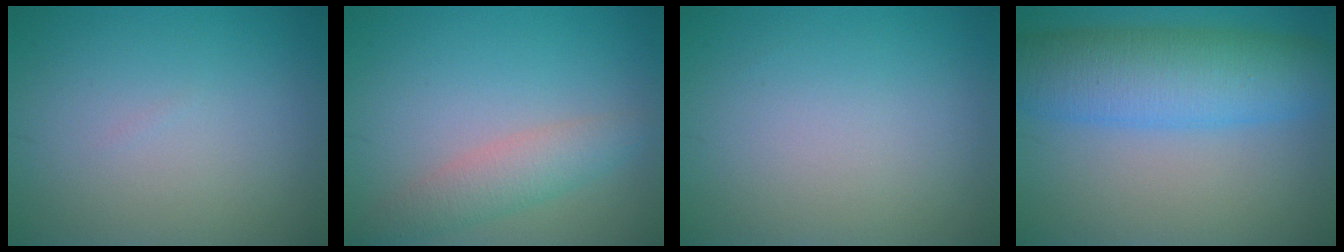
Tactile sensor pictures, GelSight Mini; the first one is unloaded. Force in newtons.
{"total": 3.1, "press": 3.1, "slide": 0.2}
{"total": 0.0}
{"total": 8.8, "press": 8.8, "slide": 0.2}